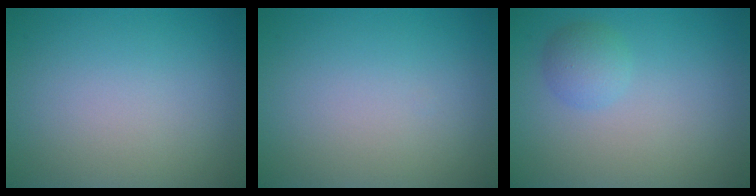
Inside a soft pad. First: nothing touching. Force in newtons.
{"total": 0.0}
{"total": 1.9, "press": 1.9, "slide": 0.1}